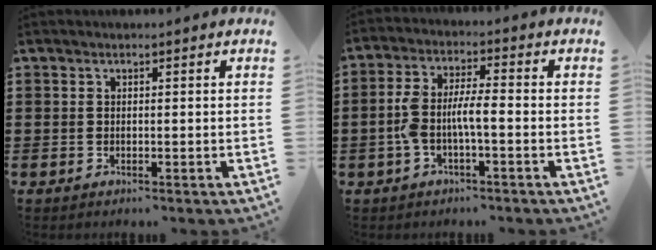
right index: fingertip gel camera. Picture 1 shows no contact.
{"total": 5.5, "force": [-1.5, 1.6, 5.0], "torque": [-0.116, -0.004, -0.036]}